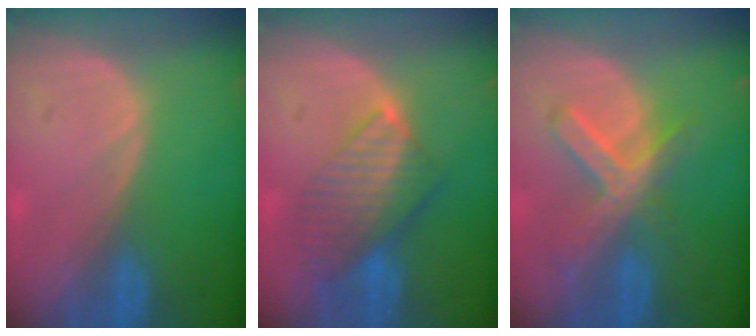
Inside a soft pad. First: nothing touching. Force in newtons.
{"total": 8.4, "press": 7.2, "slide": 4.2}
{"total": 7.3, "press": 6.3, "slide": 3.7}